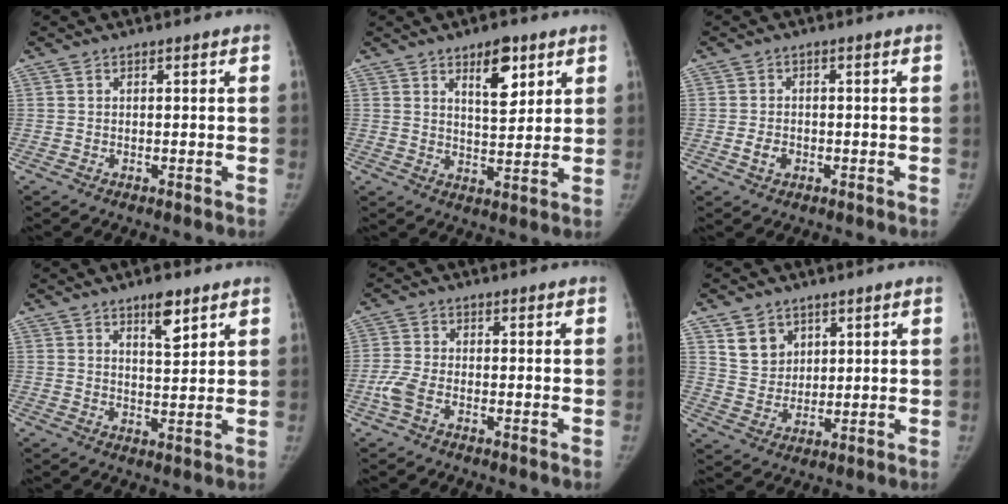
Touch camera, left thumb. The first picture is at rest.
{"total": 7.7, "force": [4.2, 3.4, 5.5], "torque": [-0.057, -0.026, 0.065]}
{"total": 2.6, "force": [-0.8, 1.9, 1.5], "torque": [-0.021, 0.005, -0.011]}
{"total": 5.3, "force": [3.4, 1.9, 3.7], "torque": [-0.039, -0.023, 0.054]}
{"total": 3.9, "force": [-1.9, 1.9, 2.9], "torque": [-0.077, 0.006, -0.044]}
{"total": 6.7, "force": [3.8, 5.1, 2.1], "torque": [-0.008, -0.028, 0.078]}